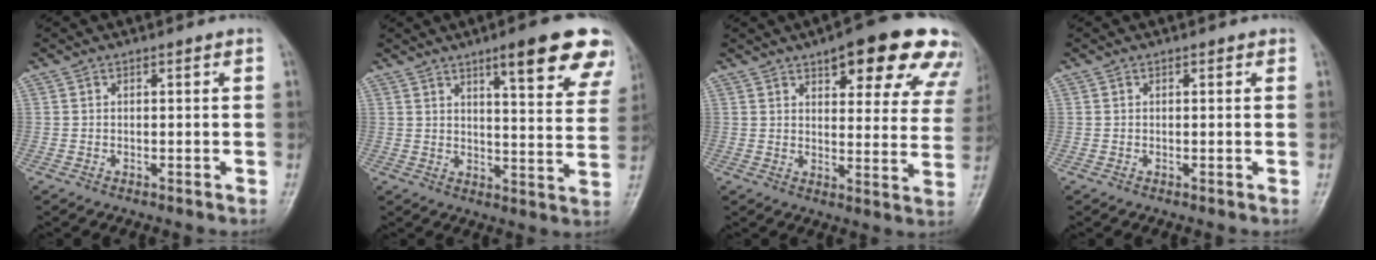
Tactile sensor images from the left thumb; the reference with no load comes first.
{"total": 16.2, "force": [10.2, 3.6, 12.0], "torque": [-0.119, -0.046, 0.127]}
{"total": 19.9, "force": [12.1, 7.1, 14.2], "torque": [-0.136, -0.030, 0.142]}
{"total": 0.6, "force": [0.4, 0.4, 0.2], "torque": [0.003, -0.001, 0.000]}